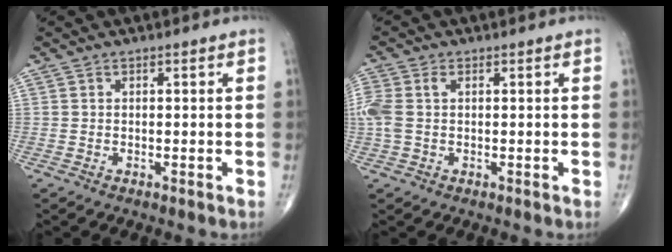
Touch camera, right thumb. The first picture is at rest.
{"total": 5.5, "force": [0.6, 3.4, 4.3], "torque": [-0.142, 0.022, 0.015]}